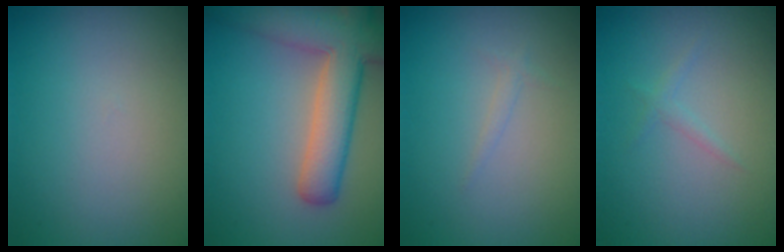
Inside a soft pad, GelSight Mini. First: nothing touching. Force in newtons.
{"total": 7.1, "press": 7.1, "slide": 0.5}
{"total": 0.6, "press": 0.6, "slide": 0.0}
{"total": 0.7, "press": 0.7, "slide": 0.1}